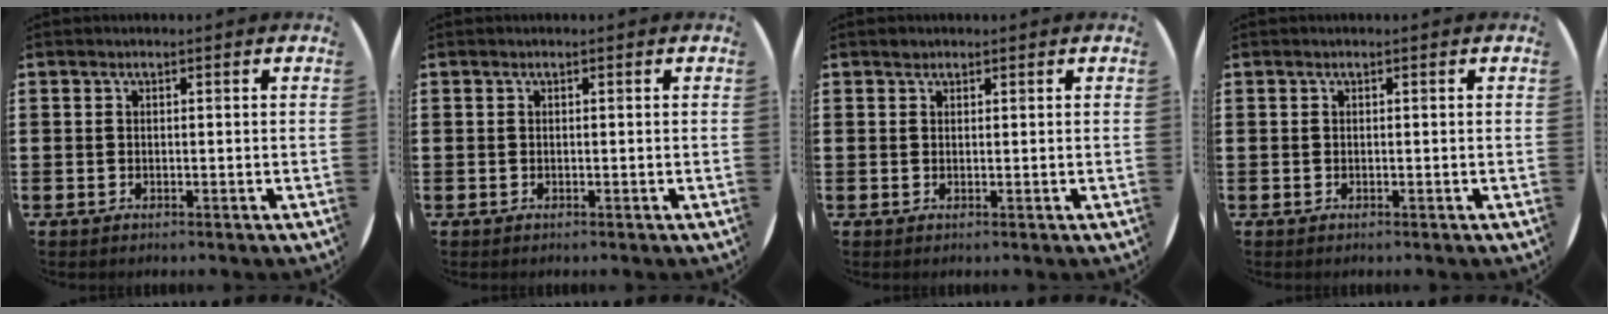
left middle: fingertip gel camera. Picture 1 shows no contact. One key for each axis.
{"total": 0.0}
{"total": 0.7, "fx": 0.6, "fy": 0.4, "fz": 0.0, "tx": 0.007, "ty": -0.001, "tz": 0.010}
{"total": 0.0}